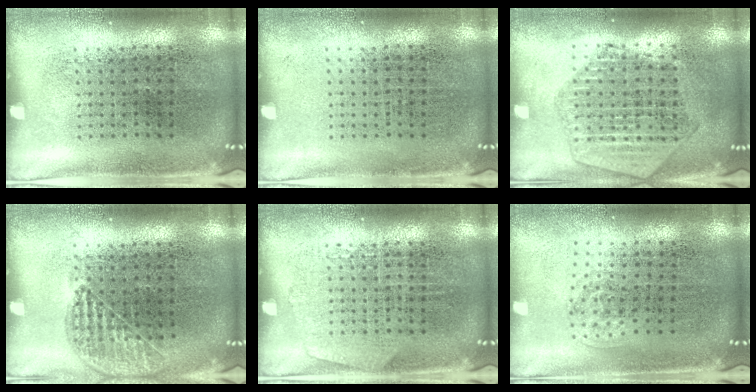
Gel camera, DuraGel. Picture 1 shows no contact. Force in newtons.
{"total": 0.0}
{"total": 2.0, "press": 1.8, "slide": 0.8}
{"total": 1.0, "press": 1.0, "slide": 0.2}
{"total": 0.9, "press": 0.9, "slide": 0.0}
{"total": 0.9, "press": 0.6, "slide": 0.7}